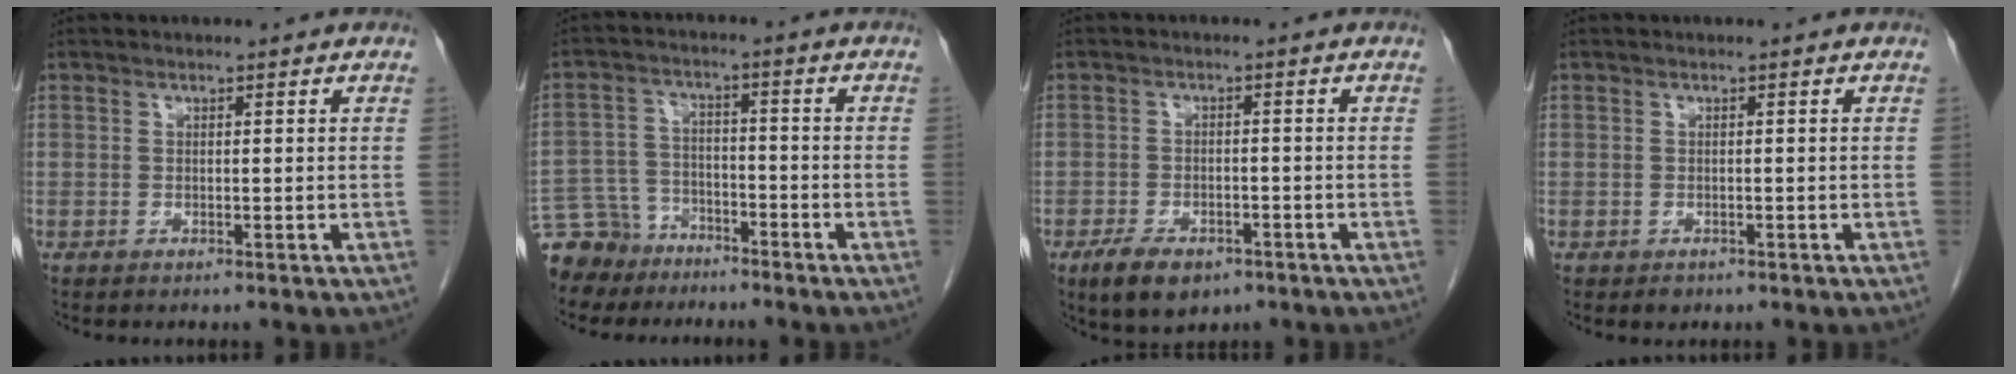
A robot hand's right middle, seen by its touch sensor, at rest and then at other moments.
{"total": 8.6, "force": [-7.2, 4.7, 0.1], "torque": [-0.011, 0.012, -0.131]}
{"total": 7.3, "force": [-4.8, 3.7, 4.1], "torque": [-0.074, -0.004, -0.074]}
{"total": 0.7, "force": [-0.4, 0.6, 0.1], "torque": [-0.001, 0.001, -0.001]}